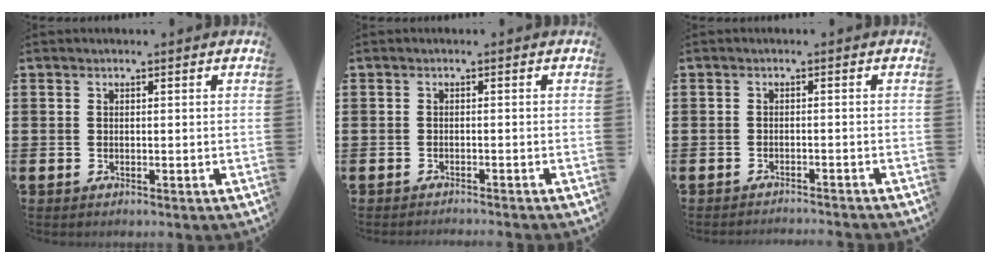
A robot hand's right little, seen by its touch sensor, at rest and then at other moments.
{"total": 0.8, "force": [-0.8, -0.2, 0.0], "torque": [0.000, -0.001, -0.016]}
{"total": 1.2, "force": [-1.2, -0.2, 0.0], "torque": [0.001, 0.002, -0.024]}